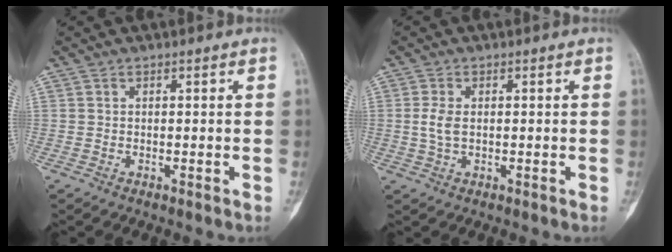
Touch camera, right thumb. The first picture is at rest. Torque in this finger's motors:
{"motor_torque": [0.33, 0.77, 0.13, -0.28, 0.11]}